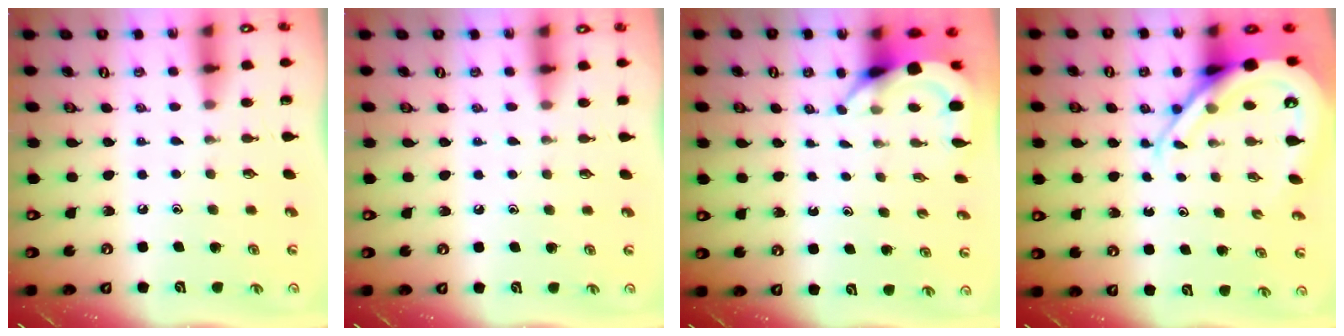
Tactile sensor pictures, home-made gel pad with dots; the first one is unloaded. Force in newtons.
{"total": 2.9, "press": 2.9, "slide": 0.5}
{"total": 4.0, "press": 4.0, "slide": 0.2}
{"total": 12.0, "press": 11.9, "slide": 1.3}